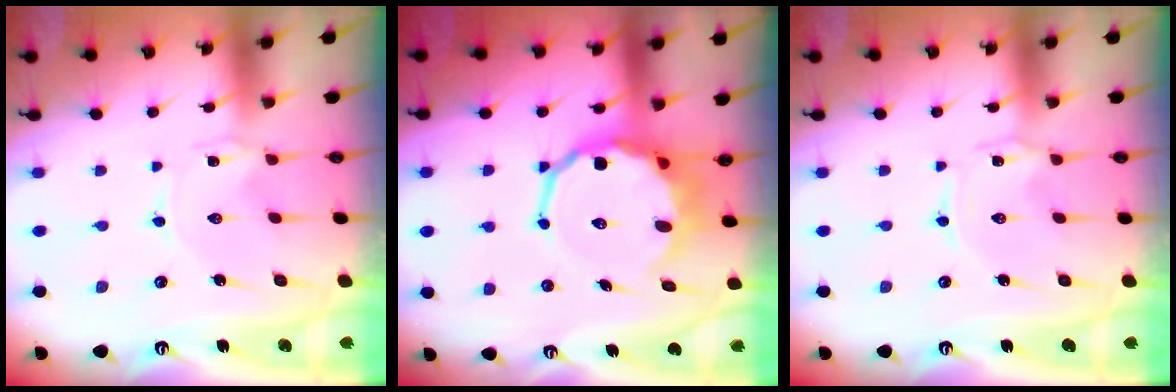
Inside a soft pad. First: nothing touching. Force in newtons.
{"total": 12.0, "press": 11.6, "slide": 3.2}
{"total": 0.7, "press": 0.7, "slide": 0.1}